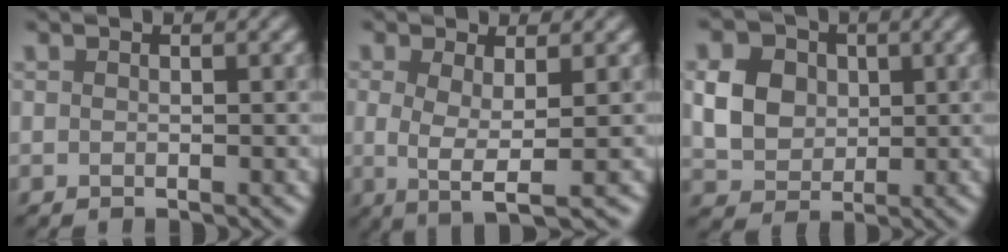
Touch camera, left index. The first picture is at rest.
{"total": 3.3, "force": [-0.3, 1.0, 3.2], "torque": [-0.059, -0.003, -0.004]}
{"total": 4.5, "force": [0.9, 3.9, 2.1], "torque": [-0.048, 0.010, 0.020]}